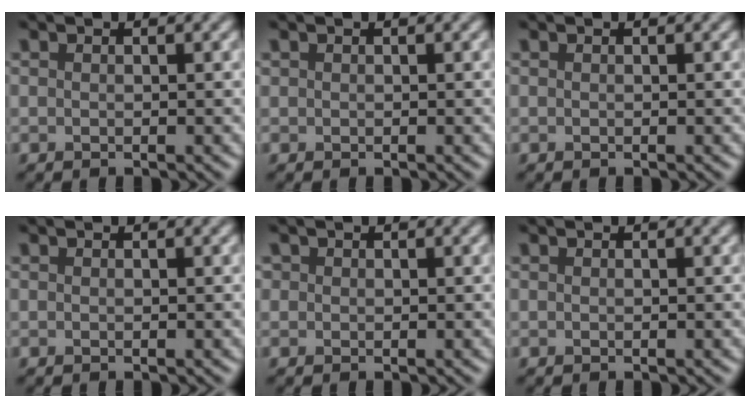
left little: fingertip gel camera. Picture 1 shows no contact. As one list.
[{"total": 0.0}, {"total": 0.0}, {"total": 0.0}, {"total": 0.5, "force": [0.2, 0.5, 0.0], "torque": [0.005, 0.000, 0.000]}, {"total": 0.0}]